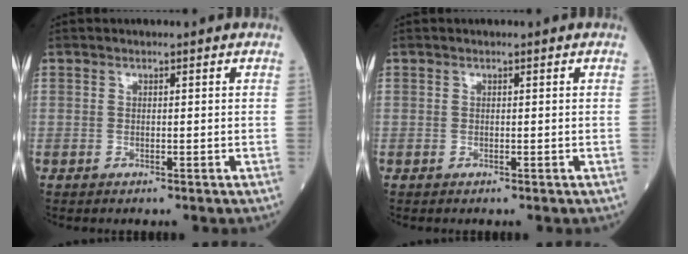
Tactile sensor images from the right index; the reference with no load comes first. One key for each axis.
{"total": 0.0}